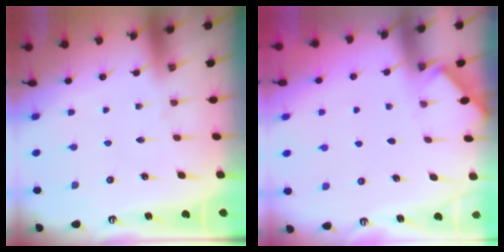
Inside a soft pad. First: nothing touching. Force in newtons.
{"total": 2.8, "press": 2.7, "slide": 0.4}